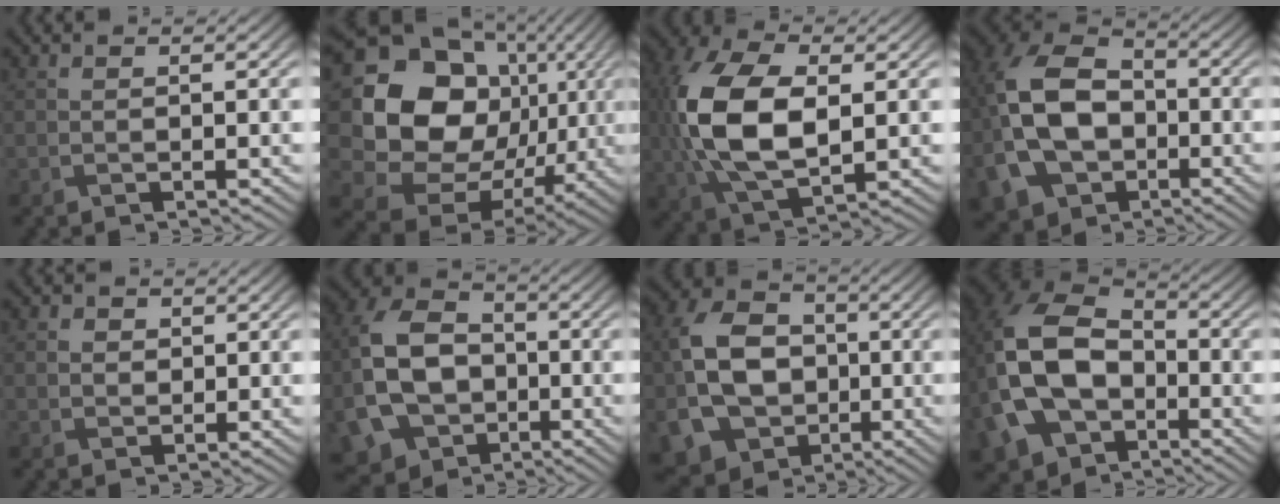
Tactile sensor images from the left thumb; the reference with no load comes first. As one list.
[{"total": 18.5, "force": [2.6, 15.6, 9.7], "torque": [-0.222, -0.021, 0.068]}, {"total": 13.4, "force": [0.7, 7.9, 10.8], "torque": [-0.276, -0.002, 0.023]}, {"total": 15.6, "force": [-3.6, 11.1, 10.3], "torque": [-0.249, -0.025, -0.068]}, {"total": 1.4, "force": [0.3, 1.4, 0.3], "torque": [-0.012, -0.002, 0.004]}, {"total": 14.1, "force": [-3.1, 10.6, 8.7], "torque": [-0.224, -0.033, -0.055]}, {"total": 13.2, "force": [-1.7, 10.6, 7.7], "torque": [-0.207, -0.030, -0.025]}, {"total": 17.0, "force": [-4.1, 11.9, 11.5], "torque": [-0.282, -0.031, -0.068]}]